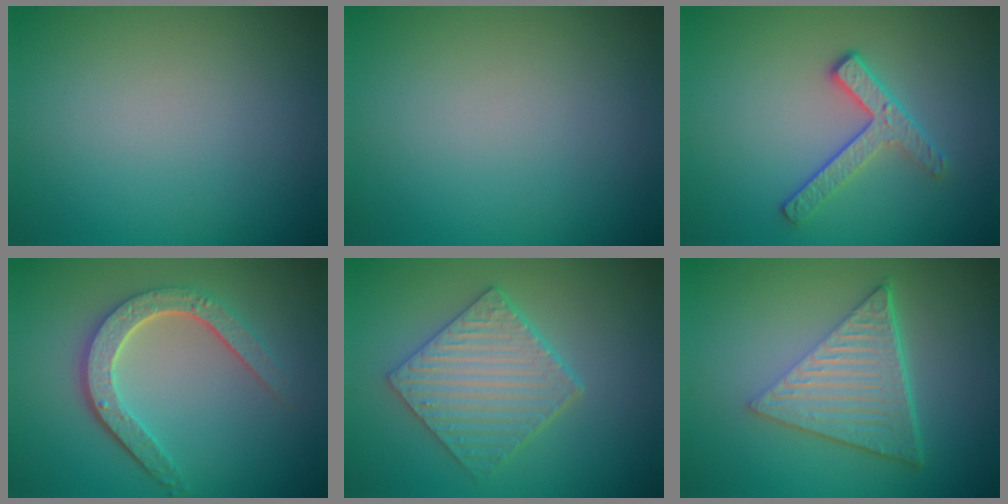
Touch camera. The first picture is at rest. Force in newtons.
{"total": 0.0}
{"total": 2.8, "press": 2.4, "slide": 1.4}
{"total": 4.7, "press": 3.6, "slide": 3.0}
{"total": 4.7, "press": 4.0, "slide": 2.4}
{"total": 6.8, "press": 4.5, "slide": 5.1}